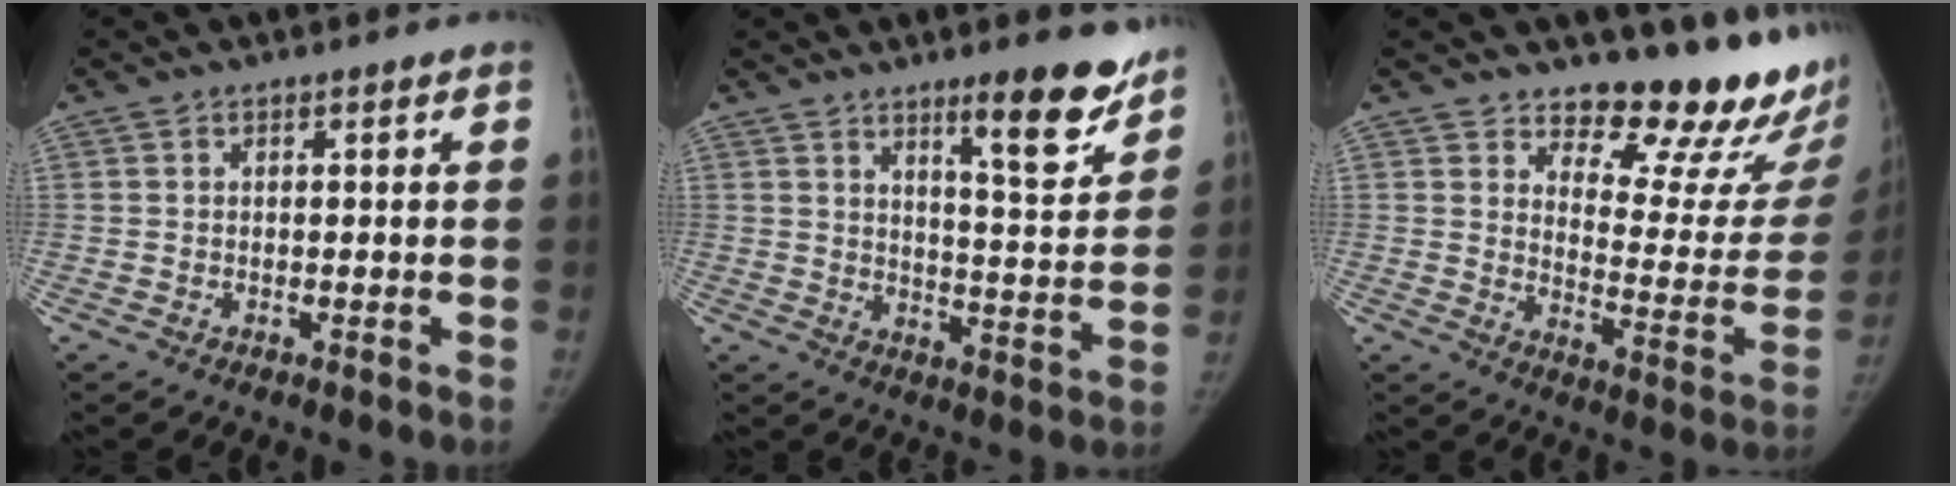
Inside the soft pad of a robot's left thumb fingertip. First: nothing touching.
{"total": 12.1, "force": [8.5, 2.4, 8.2], "torque": [-0.090, -0.066, 0.128]}
{"total": 20.3, "force": [16.5, 6.9, 9.6], "torque": [-0.072, -0.151, 0.208]}